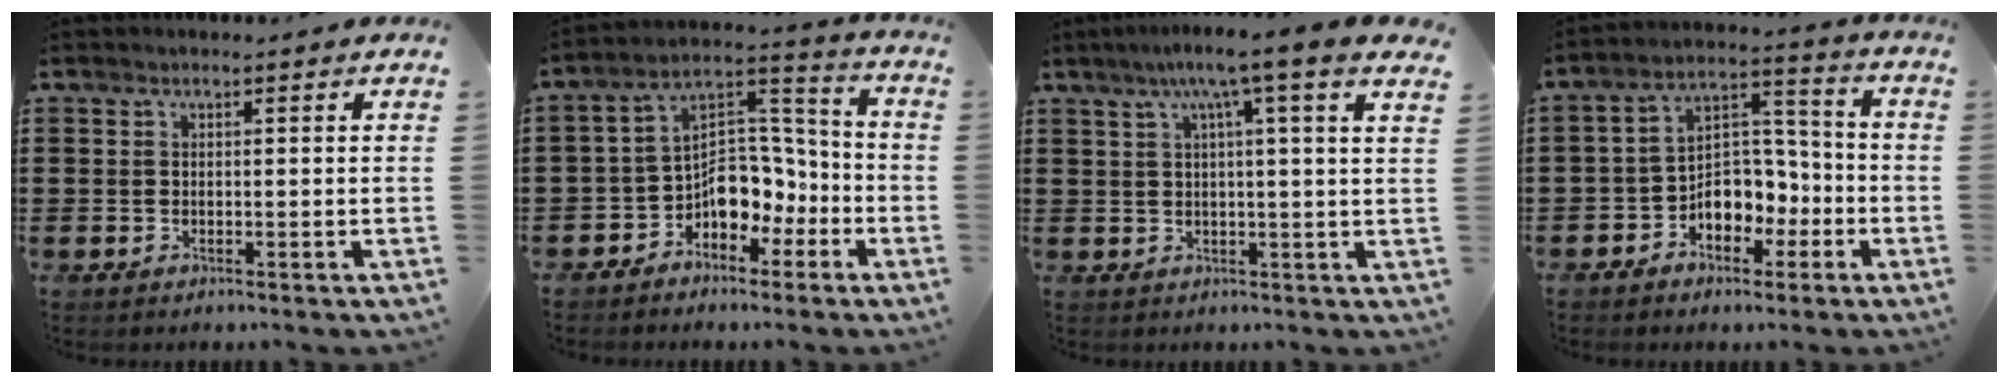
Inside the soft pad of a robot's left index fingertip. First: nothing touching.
{"total": 7.4, "force": [-3.9, 5.3, 3.4], "torque": [-0.072, 0.006, -0.075]}
{"total": 6.2, "force": [3.5, -1.0, 5.0], "torque": [-0.106, -0.005, 0.054]}
{"total": 6.1, "force": [-2.9, 4.9, 2.2], "torque": [-0.049, 0.008, -0.055]}